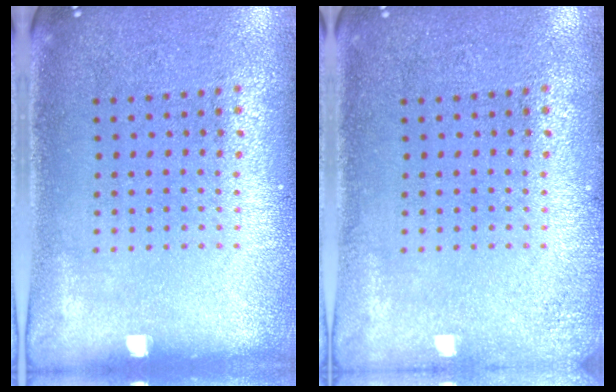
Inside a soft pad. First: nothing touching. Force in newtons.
{"total": 1.2, "press": 1.1, "slide": 0.2}